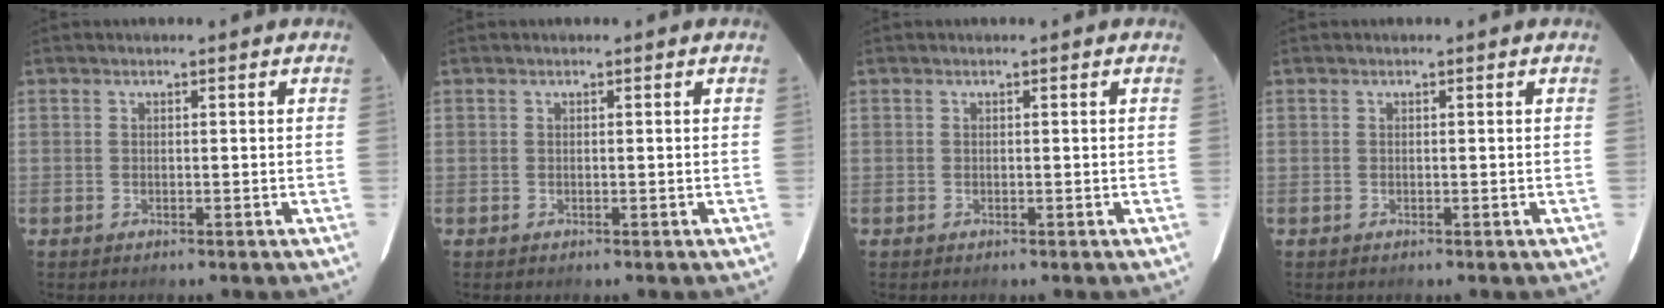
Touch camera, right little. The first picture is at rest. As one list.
[{"total": 0.0}, {"total": 0.0}, {"total": 0.0}]